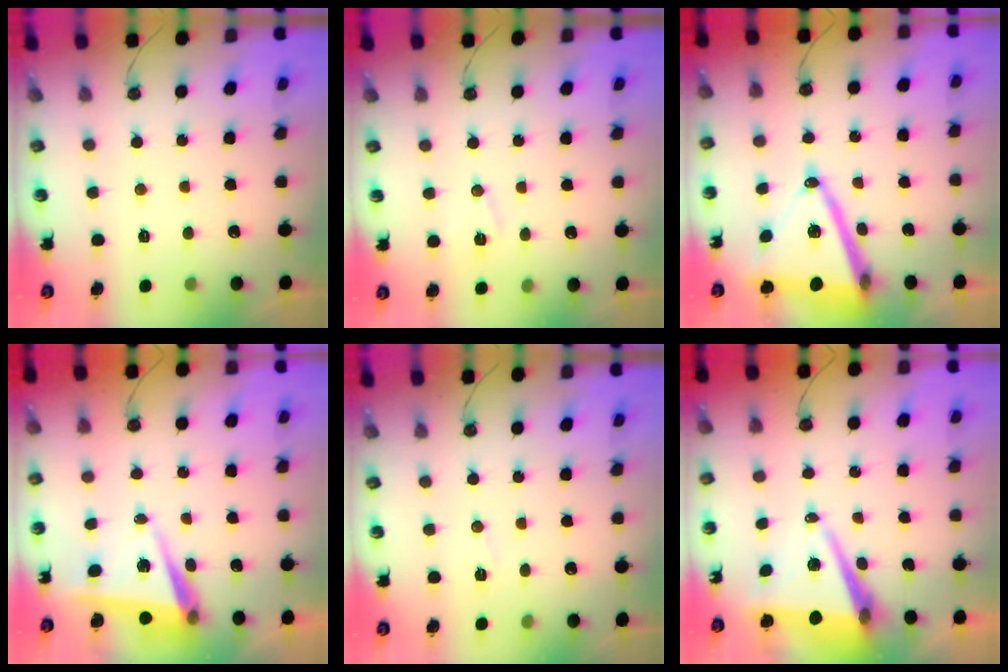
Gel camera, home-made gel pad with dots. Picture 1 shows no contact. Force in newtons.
{"total": 6.3, "press": 6.1, "slide": 1.6}
{"total": 18.9, "press": 18.5, "slide": 3.8}
{"total": 6.6, "press": 5.3, "slide": 3.9}
{"total": 4.1, "press": 3.7, "slide": 1.7}
{"total": 9.2, "press": 8.2, "slide": 4.1}